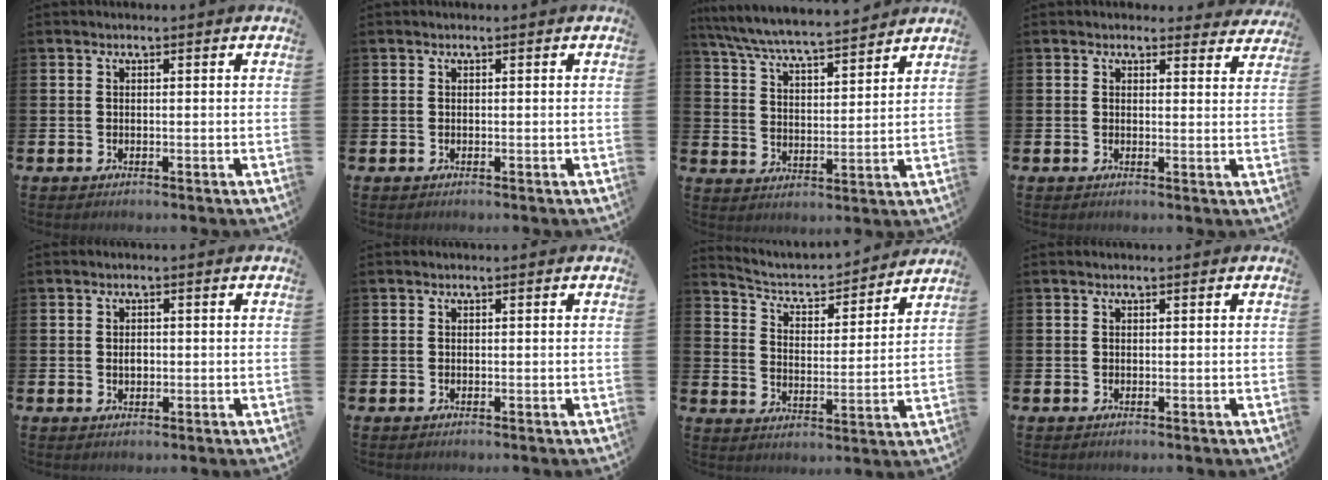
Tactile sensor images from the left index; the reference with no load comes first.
{"total": 0.0}
{"total": 7.0, "force": [6.8, 0.3, 1.7], "torque": [-0.066, -0.045, 0.119]}
{"total": 2.4, "force": [2.2, 0.8, 0.0], "torque": [0.002, -0.009, 0.039]}
{"total": 1.3, "force": [0.0, 0.9, 0.9], "torque": [-0.005, 0.002, -0.004]}
{"total": 0.0}
{"total": 4.9, "force": [4.6, 1.5, 1.1], "torque": [-0.055, -0.038, 0.072]}
{"total": 0.0}